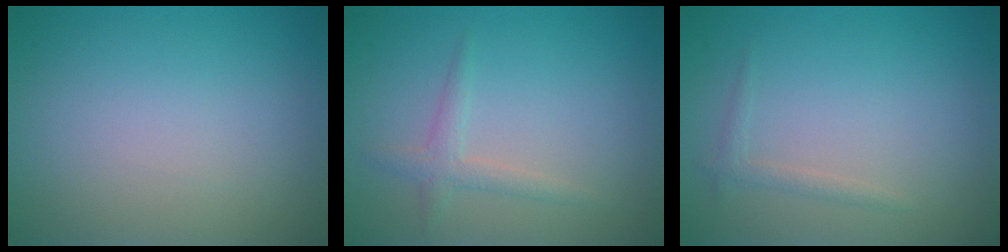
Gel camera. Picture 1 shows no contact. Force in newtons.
{"total": 1.6, "press": 1.6, "slide": 0.0}
{"total": 1.0, "press": 1.0, "slide": 0.0}